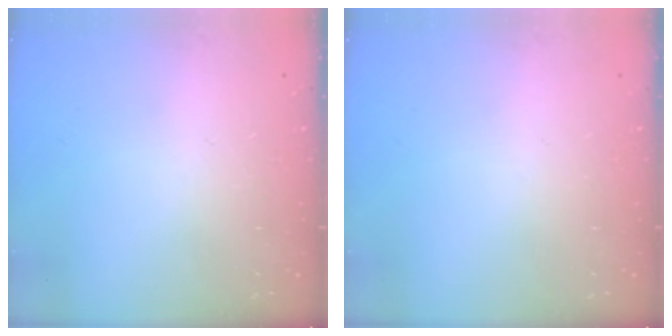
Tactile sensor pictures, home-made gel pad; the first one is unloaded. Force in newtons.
{"total": 0.0}